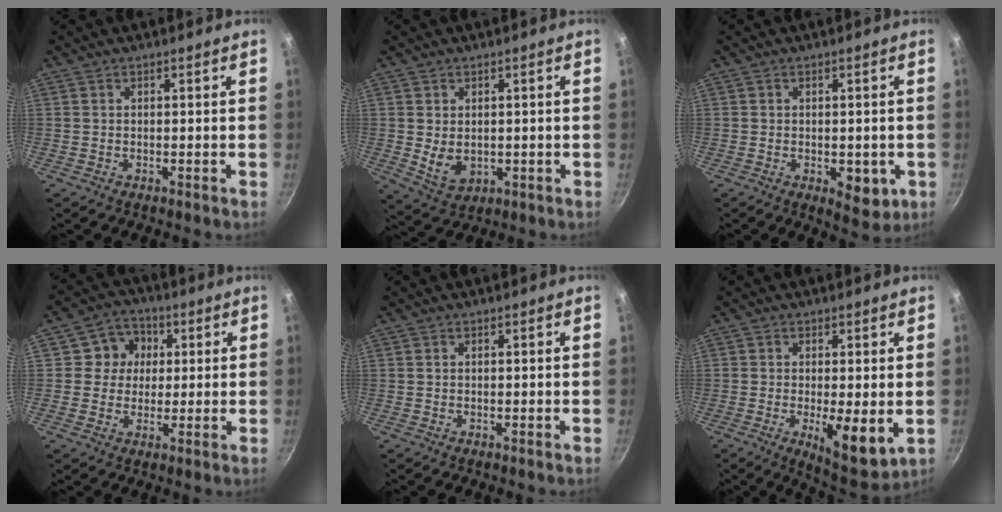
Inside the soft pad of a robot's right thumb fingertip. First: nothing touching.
{"total": 5.7, "force": [0.2, 4.2, 3.9], "torque": [-0.059, -0.014, 0.018]}
{"total": 6.1, "force": [-1.5, 3.5, 4.8], "torque": [-0.041, -0.003, -0.013]}
{"total": 7.3, "force": [1.5, 6.8, 2.1], "torque": [0.009, 0.008, 0.011]}
{"total": 0.0}
{"total": 9.2, "force": [-1.4, 3.1, 8.5], "torque": [-0.115, -0.019, -0.011]}